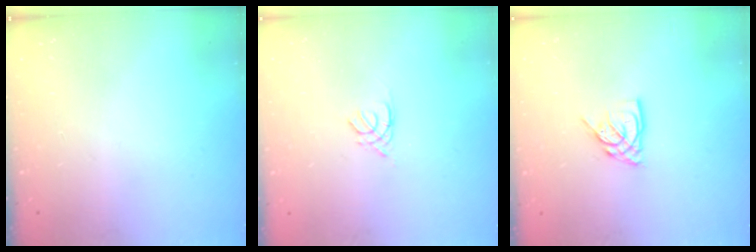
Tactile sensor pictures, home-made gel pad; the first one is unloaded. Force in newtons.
{"total": 1.3, "press": 1.3, "slide": 0.3}
{"total": 6.4, "press": 6.4, "slide": 0.7}